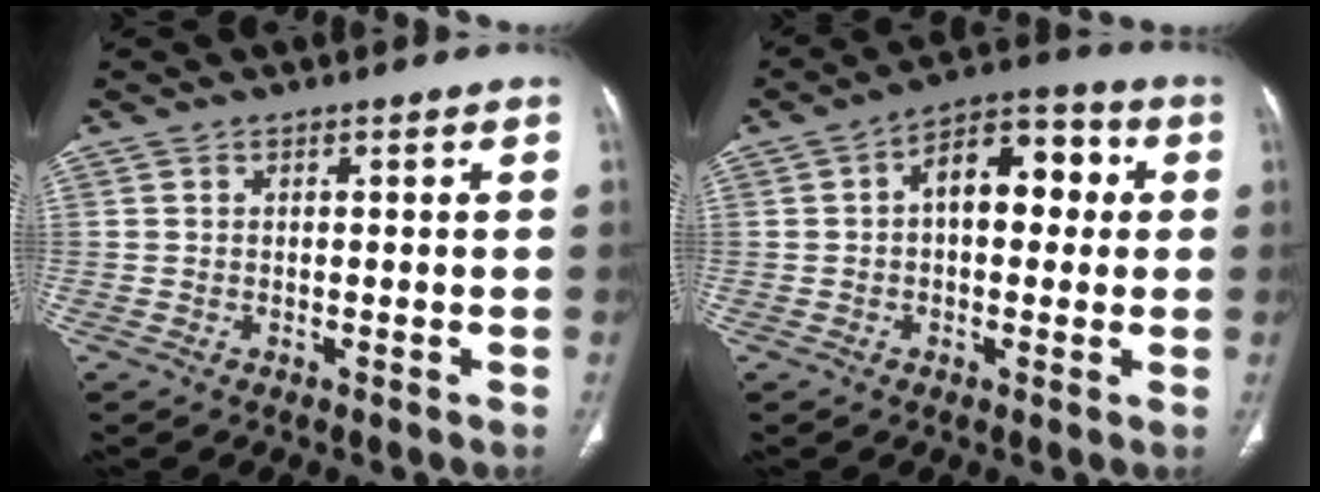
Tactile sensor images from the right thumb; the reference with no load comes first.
{"total": 11.2, "force": [1.5, 6.6, 9.0], "torque": [-0.100, 0.031, 0.013]}